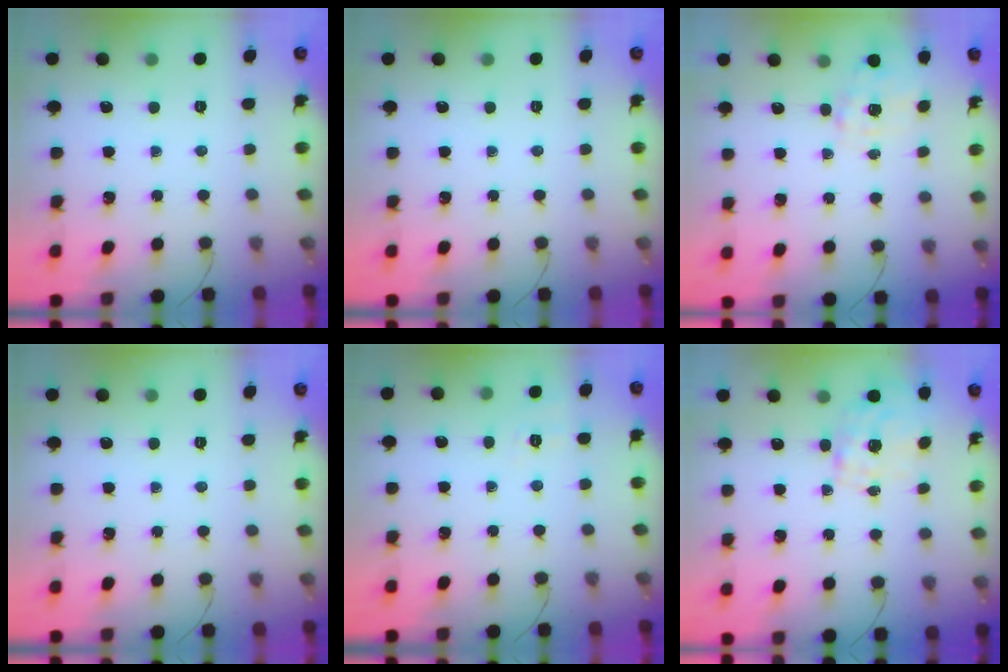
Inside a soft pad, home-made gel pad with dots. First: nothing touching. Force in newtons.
{"total": 0.0}
{"total": 1.2, "press": 1.1, "slide": 0.5}
{"total": 0.0}
{"total": 1.9, "press": 0.6, "slide": 1.8}
{"total": 1.7, "press": 1.5, "slide": 0.8}